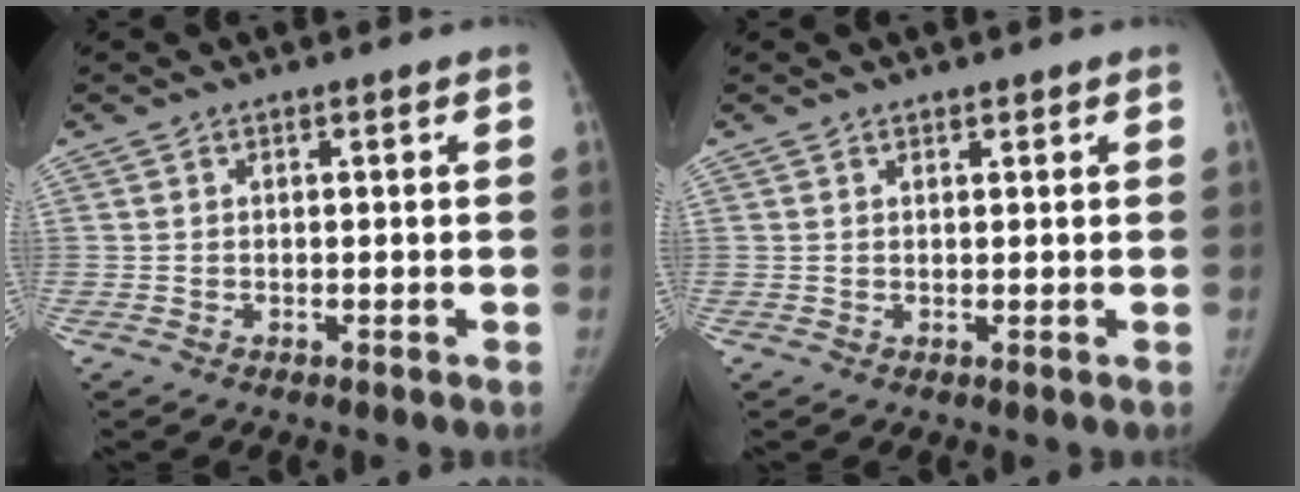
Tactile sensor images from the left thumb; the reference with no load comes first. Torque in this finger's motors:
{"motor_torque": [-0.40, -0.20, -0.11, 0.22, -0.03]}